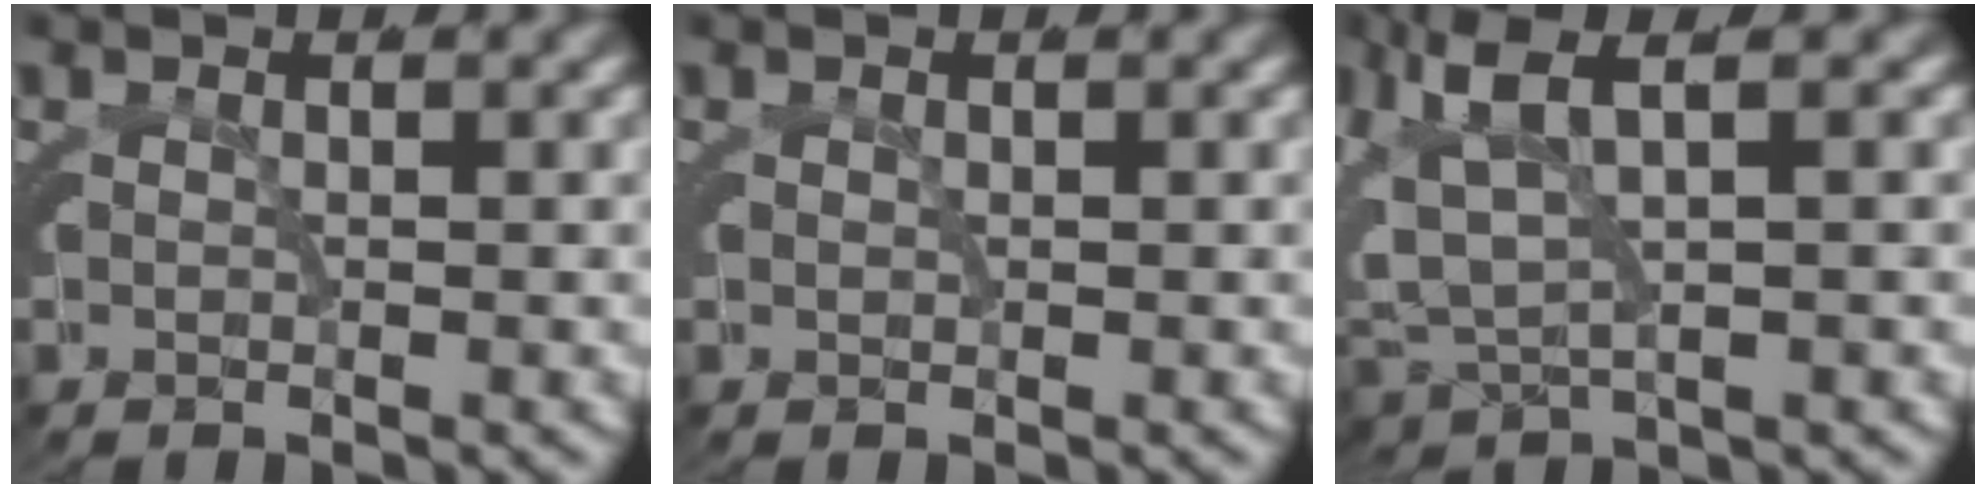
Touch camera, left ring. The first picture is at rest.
{"total": 0.0}
{"total": 6.6, "force": [0.8, 5.1, 4.1], "torque": [-0.115, -0.020, 0.022]}